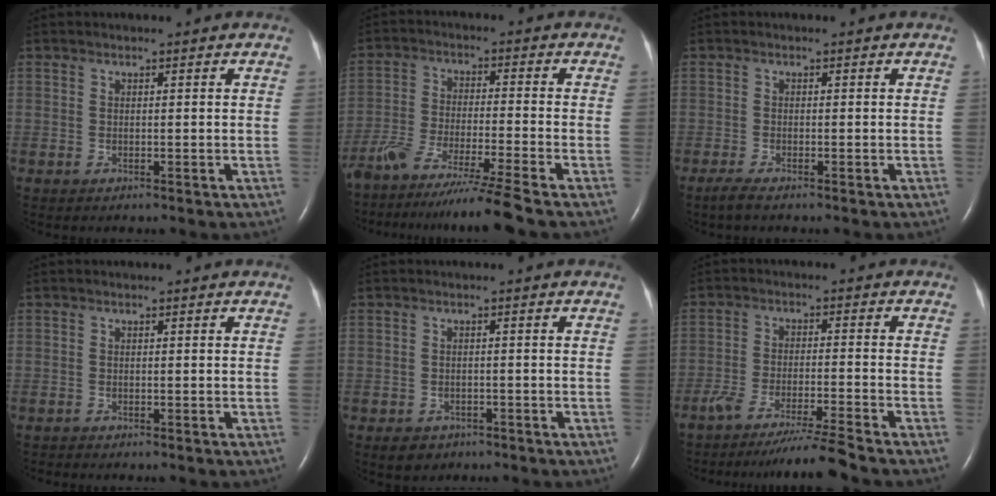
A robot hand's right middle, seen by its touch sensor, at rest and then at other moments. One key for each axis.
{"total": 12.3, "fx": -10.4, "fy": -2.4, "fz": 6.2, "tx": -0.096, "ty": -0.040, "tz": -0.175}
{"total": 1.6, "fx": -1.2, "fy": 0.0, "fz": 1.0, "tx": -0.035, "ty": -0.008, "tz": -0.026}
{"total": 0.0}
{"total": 2.6, "fx": -1.7, "fy": 1.9, "fz": 0.6, "tx": -0.015, "ty": 0.004, "tz": -0.017}
{"total": 8.3, "fx": -7.2, "fy": -1.9, "fz": 3.7, "tx": -0.054, "ty": -0.029, "tz": -0.123}